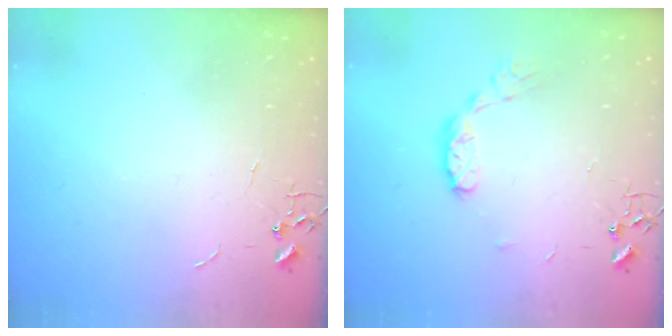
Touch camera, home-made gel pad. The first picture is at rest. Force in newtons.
{"total": 7.3, "press": 7.3, "slide": 0.4}